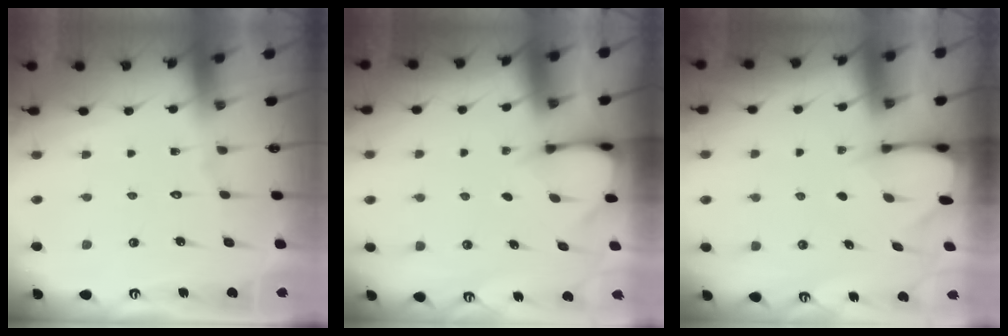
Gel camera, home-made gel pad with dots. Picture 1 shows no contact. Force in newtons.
{"total": 3.1, "press": 3.1, "slide": 0.3}
{"total": 2.5, "press": 2.5, "slide": 0.3}